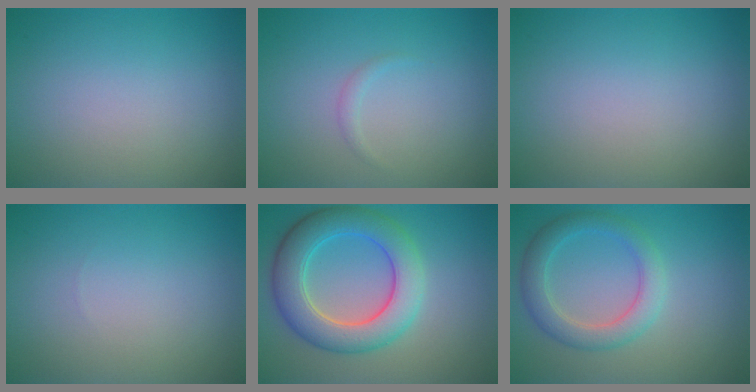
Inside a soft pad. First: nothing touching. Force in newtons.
{"total": 0.7, "press": 0.7, "slide": 0.0}
{"total": 0.0}
{"total": 0.0}
{"total": 7.0, "press": 7.0, "slide": 0.3}
{"total": 3.6, "press": 3.6, "slide": 0.2}